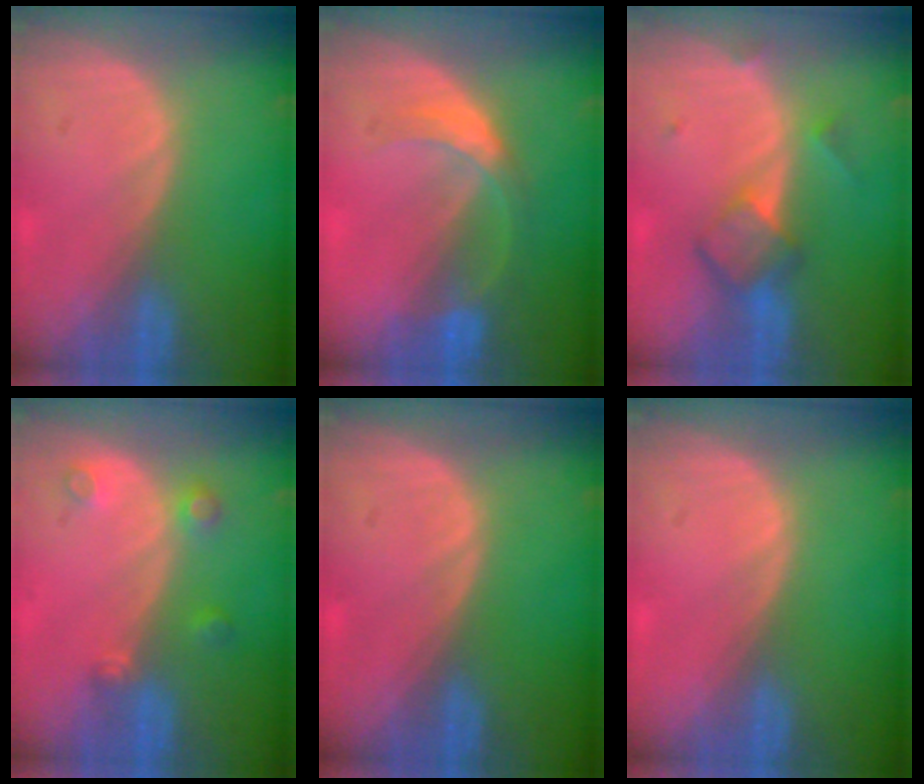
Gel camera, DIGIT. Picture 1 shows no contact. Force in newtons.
{"total": 5.2, "press": 4.8, "slide": 1.9}
{"total": 5.9, "press": 5.1, "slide": 3.0}
{"total": 3.4, "press": 3.0, "slide": 1.5}
{"total": 0.0}
{"total": 0.0}